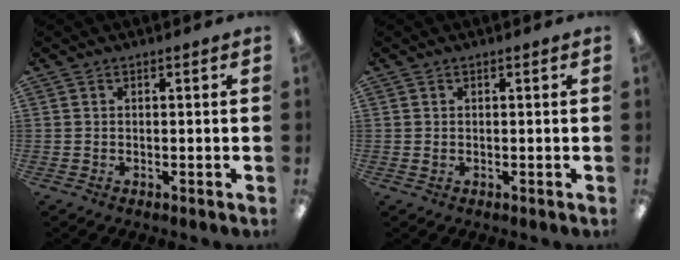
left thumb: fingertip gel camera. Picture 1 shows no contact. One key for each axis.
{"total": 0.6, "fx": 0.2, "fy": 0.4, "fz": 0.5, "tx": -0.001, "ty": -0.001, "tz": 0.001}